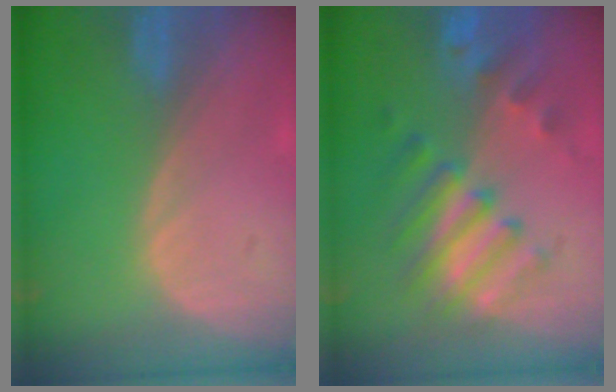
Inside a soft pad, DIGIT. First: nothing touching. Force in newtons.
{"total": 8.0, "press": 7.7, "slide": 2.3}